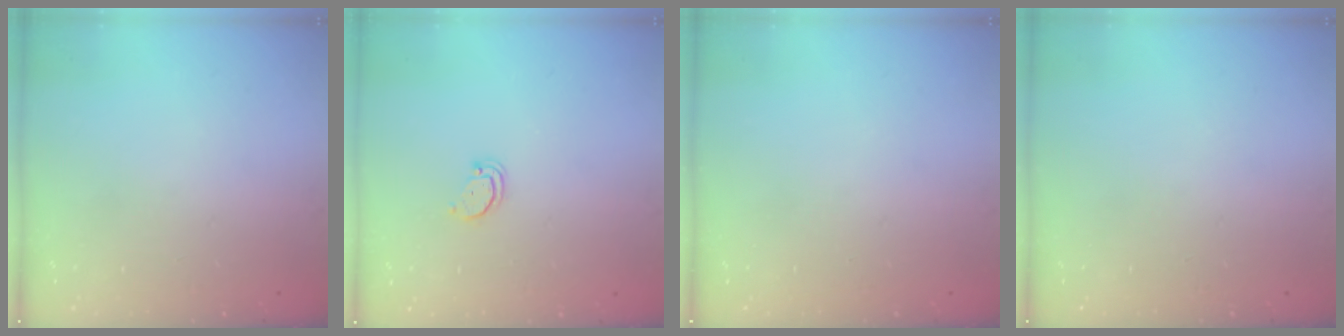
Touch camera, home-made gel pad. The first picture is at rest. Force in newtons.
{"total": 2.0, "press": 2.0, "slide": 0.2}
{"total": 0.0}
{"total": 0.0}